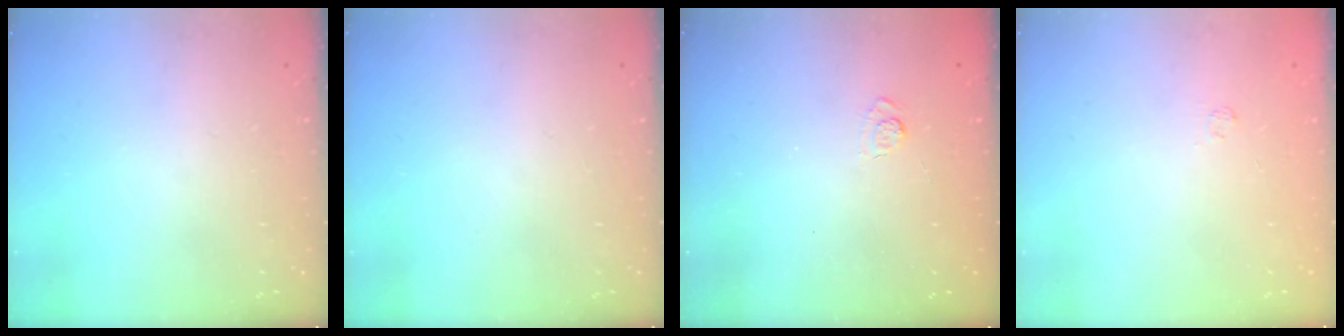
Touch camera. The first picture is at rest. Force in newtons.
{"total": 0.0}
{"total": 2.2, "press": 1.8, "slide": 1.3}
{"total": 1.7, "press": 1.2, "slide": 1.1}